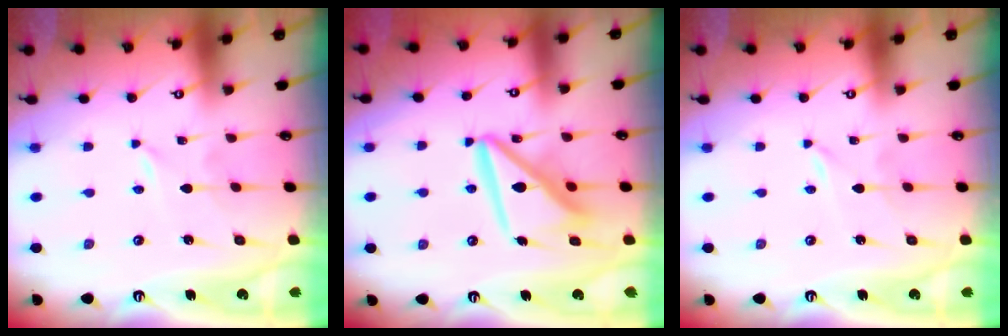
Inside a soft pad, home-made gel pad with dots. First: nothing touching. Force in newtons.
{"total": 12.4, "press": 12.3, "slide": 1.6}
{"total": 0.0}